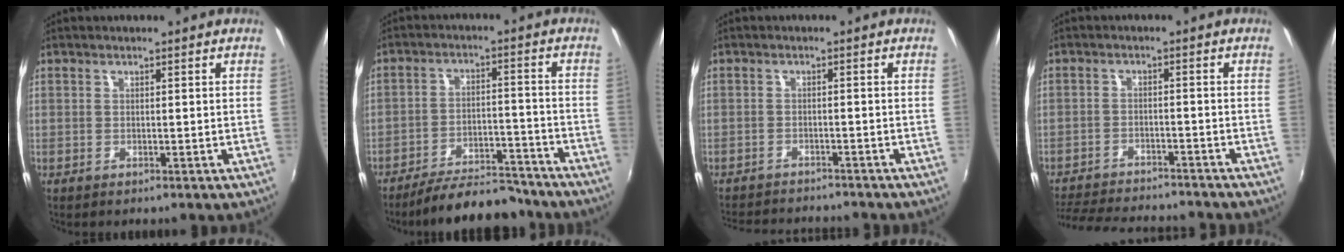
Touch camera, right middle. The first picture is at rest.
{"total": 14.3, "force": [-12.8, 3.5, 5.5], "torque": [-0.108, 0.009, -0.177]}
{"total": 9.9, "force": [-9.2, 1.9, 3.3], "torque": [-0.084, -0.012, -0.137]}
{"total": 15.9, "force": [-14.1, 3.5, 6.3], "torque": [-0.139, -0.012, -0.207]}